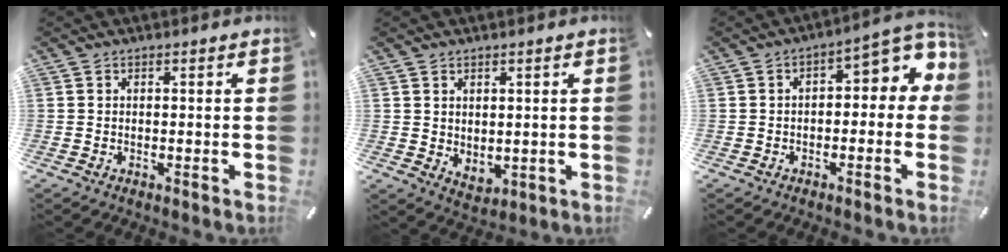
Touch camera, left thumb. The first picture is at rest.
{"total": 3.2, "force": [2.3, 2.2, 0.1], "torque": [0.001, -0.012, 0.043]}
{"total": 8.0, "force": [2.1, 4.2, 6.5], "torque": [-0.078, -0.022, 0.027]}